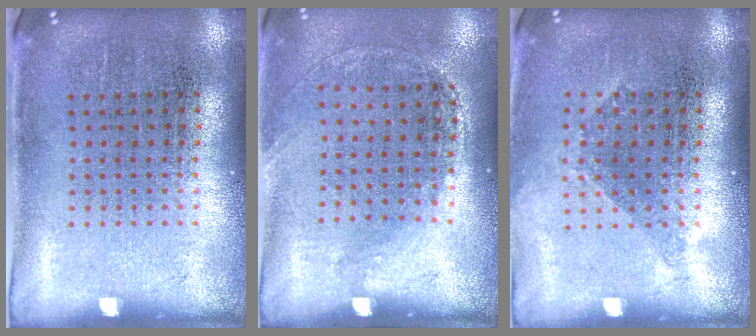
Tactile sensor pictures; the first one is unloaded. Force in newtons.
{"total": 1.3, "press": 0.9, "slide": 0.9}
{"total": 1.1, "press": 0.9, "slide": 0.7}